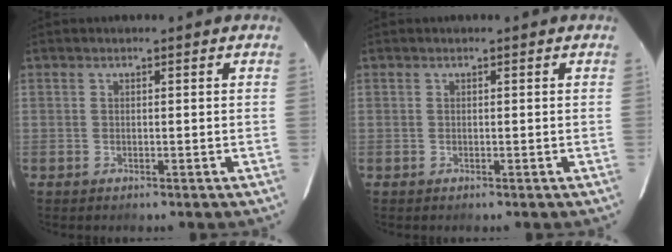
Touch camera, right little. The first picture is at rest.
{"total": 0.0}